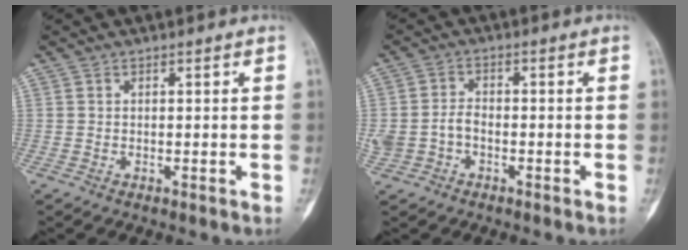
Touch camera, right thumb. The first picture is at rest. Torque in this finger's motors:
{"motor_torque": [0.46, 0.49, 0.60, -0.11, 0.15]}